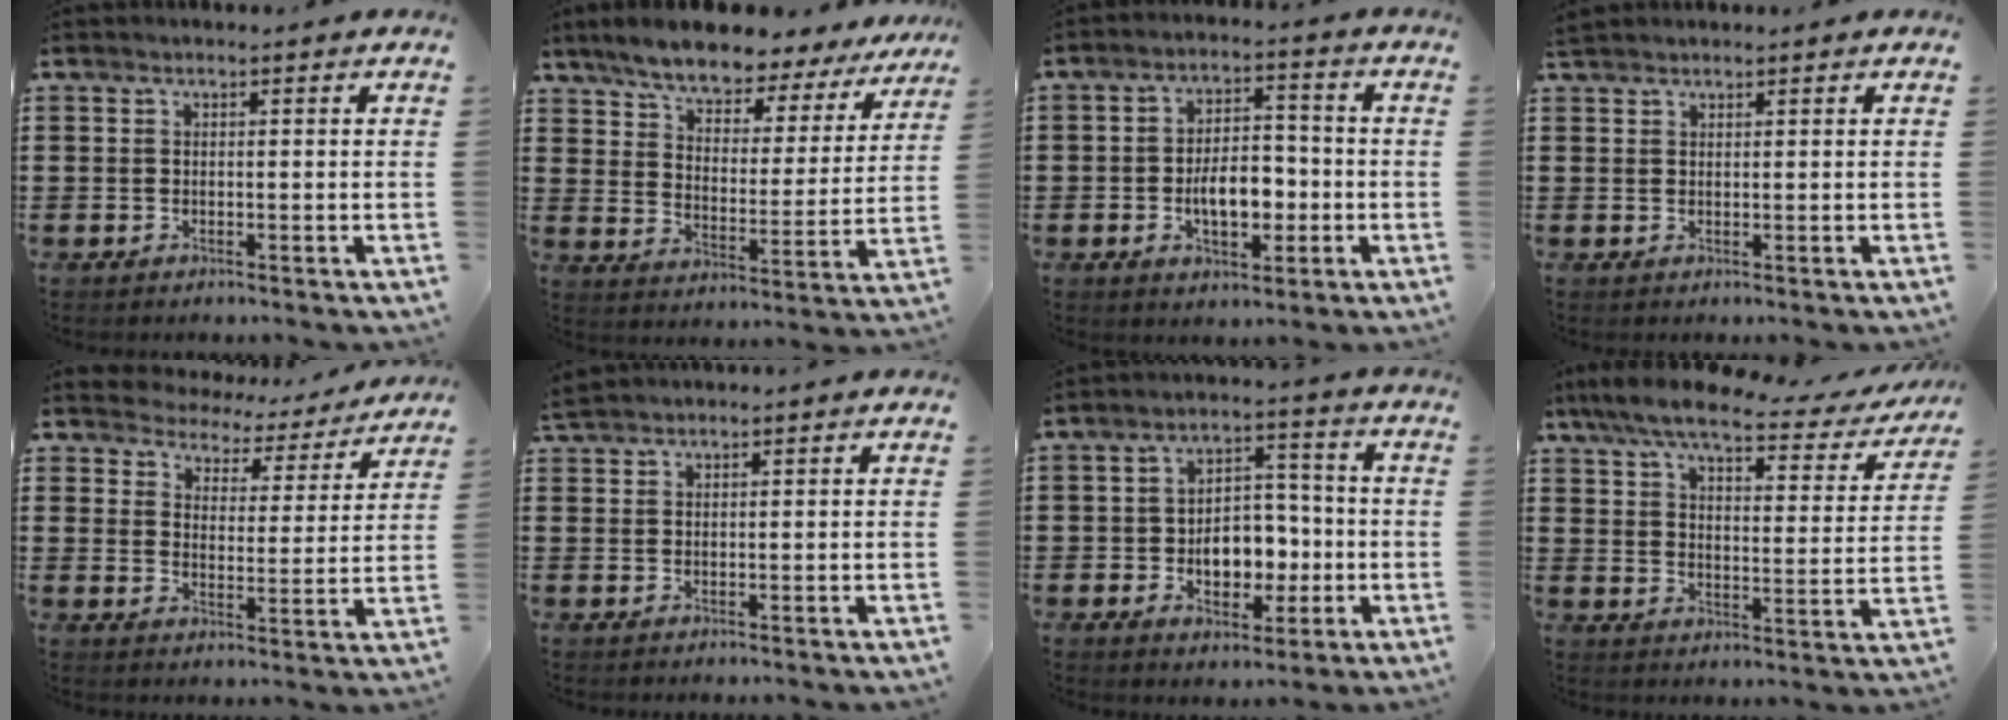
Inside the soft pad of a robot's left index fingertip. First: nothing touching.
{"total": 6.8, "force": [6.3, 1.2, 2.2], "torque": [-0.075, -0.037, 0.108]}
{"total": 7.2, "force": [-1.7, 3.8, 5.8], "torque": [-0.094, 0.002, -0.035]}
{"total": 1.2, "force": [1.1, 0.3, 0.2], "torque": [-0.008, 0.001, 0.023]}
{"total": 4.0, "force": [3.9, 0.7, -0.2], "torque": [-0.023, -0.031, 0.062]}
{"total": 2.2, "force": [2.1, 0.4, 0.5], "torque": [-0.015, 0.002, 0.043]}
{"total": 7.5, "force": [-1.6, 5.2, 5.2], "torque": [-0.074, 0.008, -0.031]}
{"total": 7.5, "force": [6.1, 1.1, 4.2], "torque": [-0.107, -0.026, 0.104]}